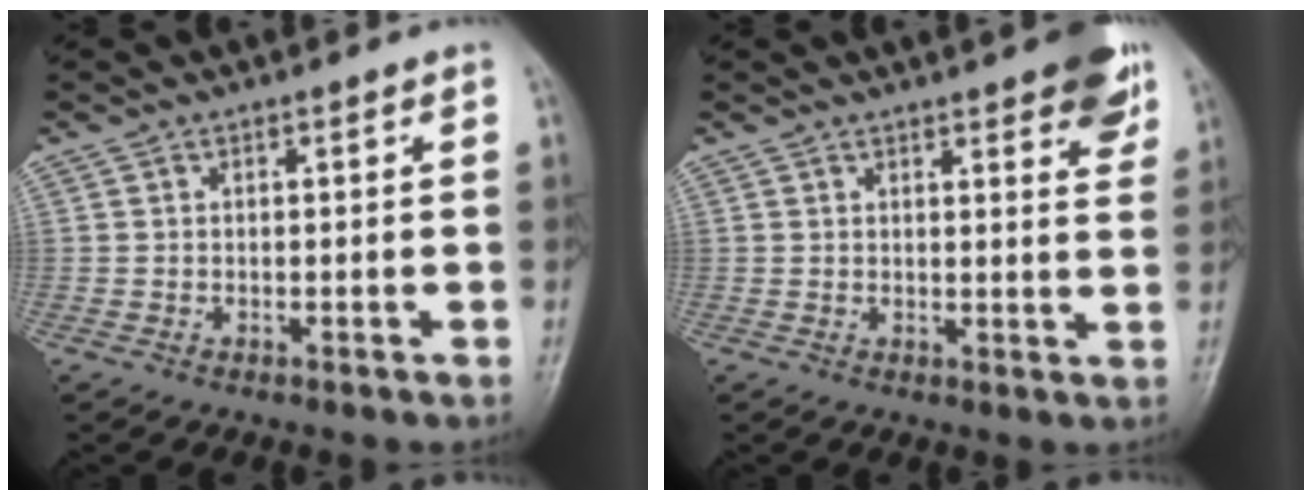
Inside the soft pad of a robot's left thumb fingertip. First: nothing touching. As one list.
[{"total": 9.8, "force": [6.1, 2.8, 7.2], "torque": [-0.065, -0.021, 0.071]}]